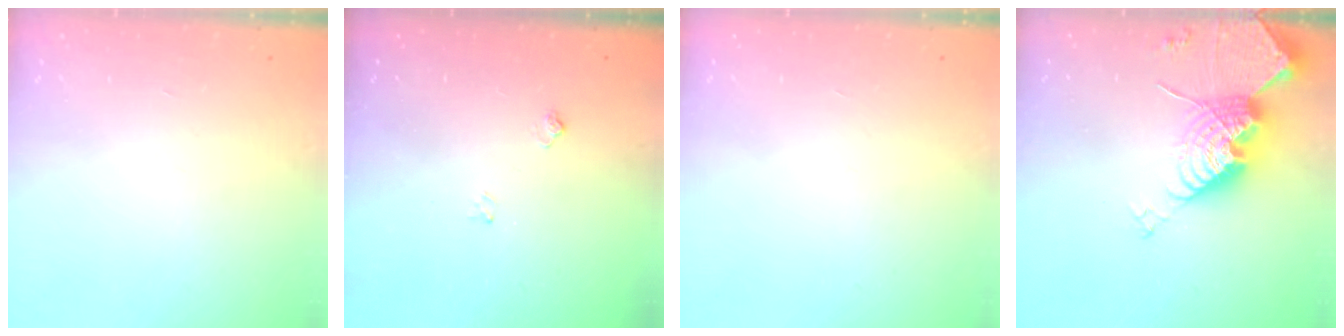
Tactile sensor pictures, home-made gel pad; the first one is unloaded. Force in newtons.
{"total": 5.8, "press": 5.7, "slide": 0.8}
{"total": 0.0}
{"total": 16.8, "press": 16.7, "slide": 1.2}